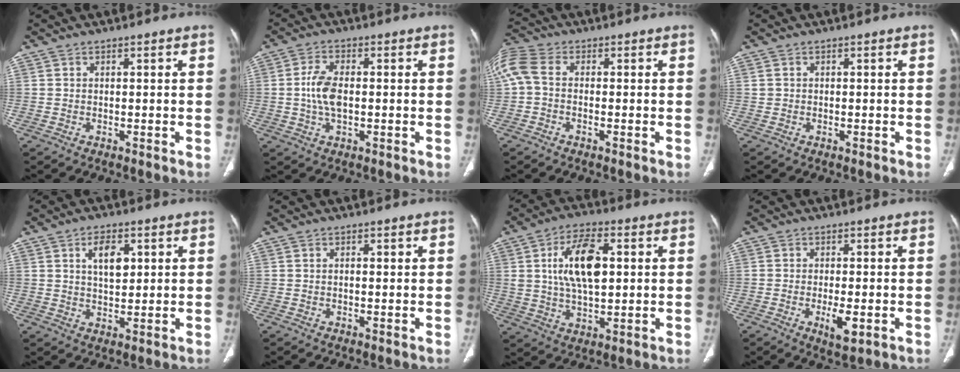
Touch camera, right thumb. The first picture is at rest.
{"total": 6.0, "force": [-0.2, 3.1, 5.1], "torque": [-0.107, 0.007, -0.008]}
{"total": 8.6, "force": [-0.1, 5.9, 6.2], "torque": [-0.161, 0.025, -0.007]}
{"total": 0.6, "force": [0.1, 0.6, 0.2], "torque": [0.001, 0.003, 0.002]}
{"total": 6.0, "force": [2.1, 3.3, 4.6], "torque": [-0.061, -0.010, 0.036]}
{"total": 0.7, "force": [0.1, 0.3, 0.6], "torque": [-0.014, 0.001, 0.001]}
{"total": 13.1, "force": [2.6, 6.7, 11.0], "torque": [-0.187, 0.001, 0.048]}
{"total": 4.7, "force": [-1.5, 1.7, 4.1], "torque": [-0.067, -0.008, -0.019]}